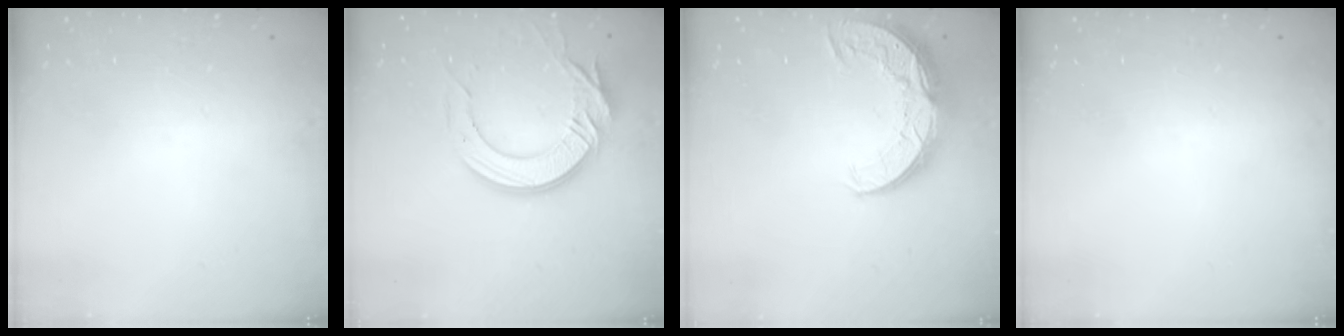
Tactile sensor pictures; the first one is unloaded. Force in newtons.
{"total": 16.4, "press": 16.4, "slide": 1.2}
{"total": 11.0, "press": 10.9, "slide": 0.8}
{"total": 0.0}